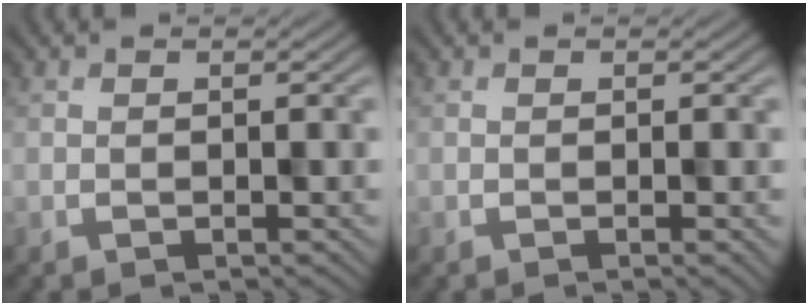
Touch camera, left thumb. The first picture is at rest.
{"total": 1.1, "force": [-0.4, 0.2, 1.0], "torque": [-0.010, 0.001, -0.004]}